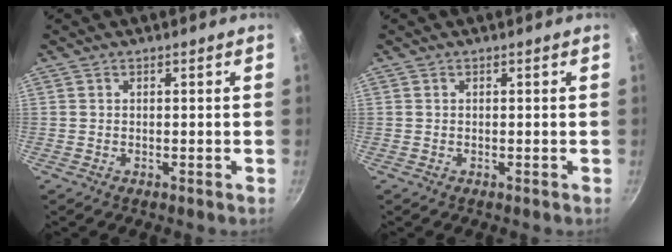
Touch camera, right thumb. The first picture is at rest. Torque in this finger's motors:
{"motor_torque": [-0.02, -0.03, 0.03, 0.02, 0.04]}